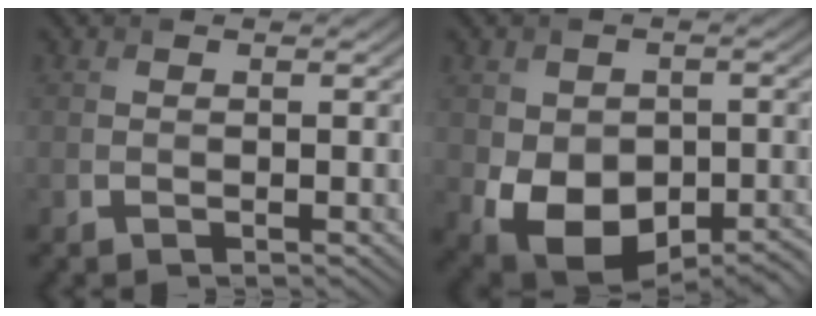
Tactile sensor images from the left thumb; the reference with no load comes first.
{"total": 11.7, "force": [-3.9, 8.1, 7.4], "torque": [-0.123, -0.040, -0.045]}